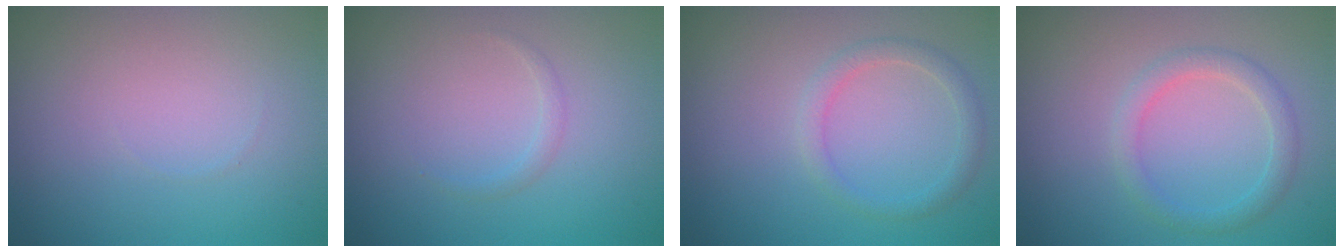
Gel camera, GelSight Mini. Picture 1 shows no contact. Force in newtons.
{"total": 0.7, "press": 0.7, "slide": 0.0}
{"total": 1.8, "press": 1.8, "slide": 0.0}
{"total": 2.2, "press": 2.1, "slide": 0.2}